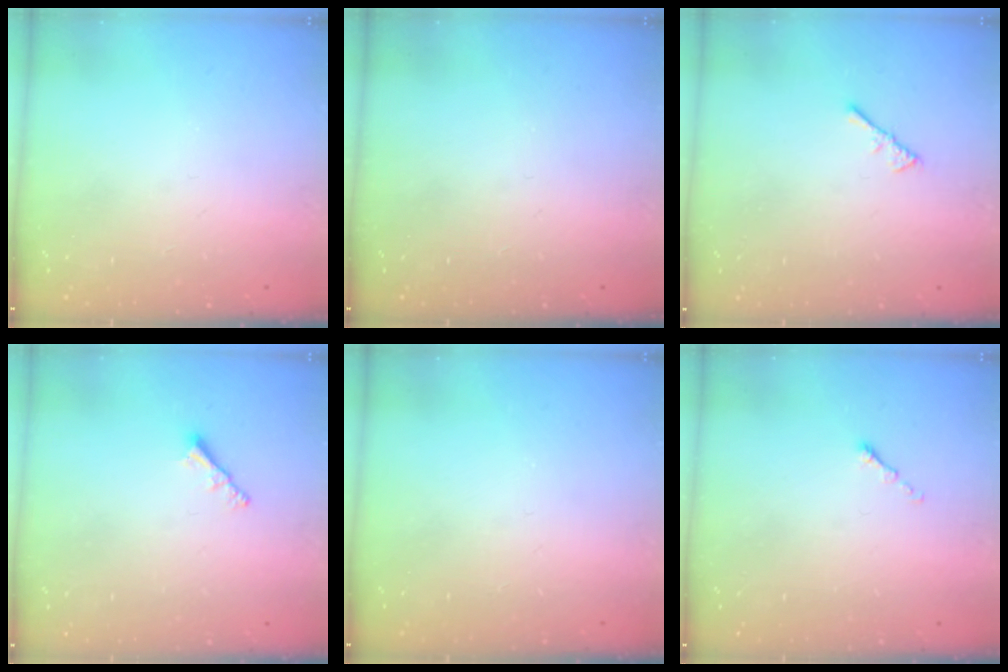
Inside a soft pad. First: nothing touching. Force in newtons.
{"total": 0.0}
{"total": 2.2, "press": 2.1, "slide": 0.5}
{"total": 2.1, "press": 2.0, "slide": 0.5}
{"total": 0.0}
{"total": 0.0}